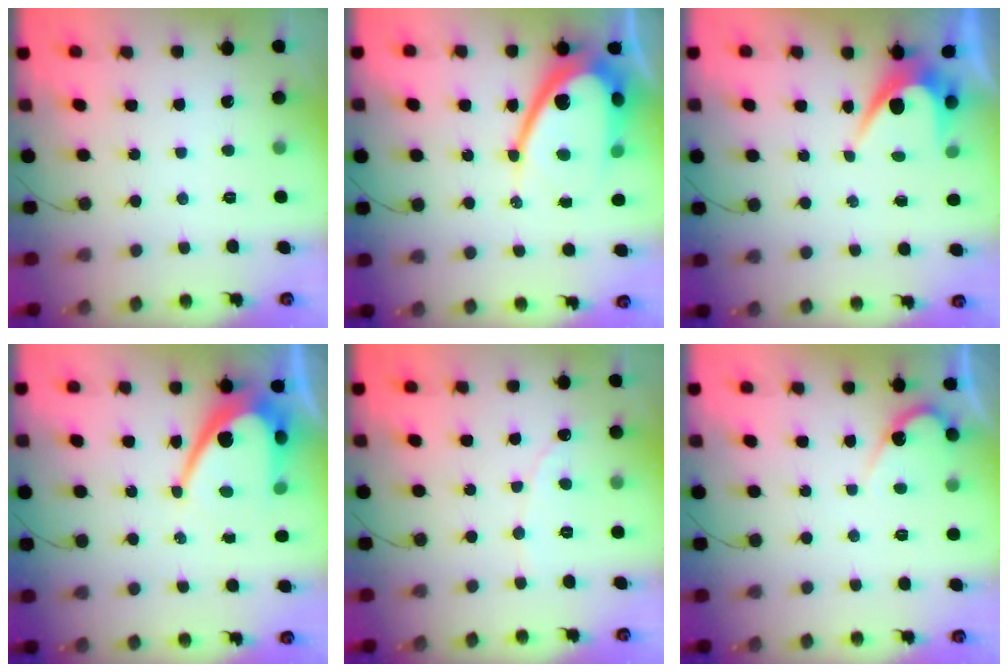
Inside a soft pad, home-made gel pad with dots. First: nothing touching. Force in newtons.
{"total": 17.9, "press": 17.8, "slide": 1.1}
{"total": 5.0, "press": 5.0, "slide": 0.4}
{"total": 13.1, "press": 13.0, "slide": 1.0}
{"total": 1.8, "press": 1.8, "slide": 0.1}
{"total": 5.2, "press": 5.1, "slide": 0.3}